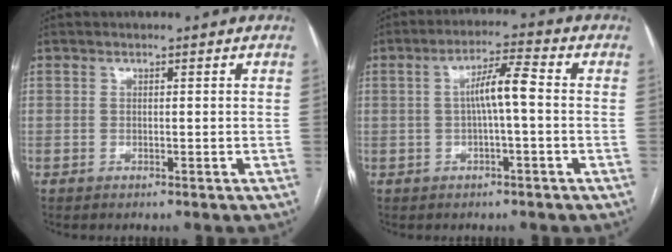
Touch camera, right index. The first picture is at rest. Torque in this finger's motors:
{"motor_torque": [0.50, -0.17, 0.33, 0.08]}